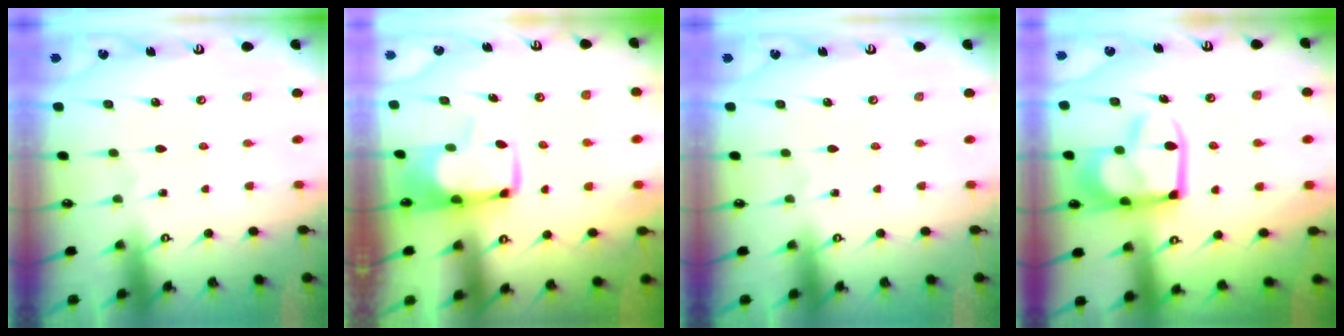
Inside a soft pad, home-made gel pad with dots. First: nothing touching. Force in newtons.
{"total": 1.0, "press": 0.8, "slide": 0.6}
{"total": 0.0}
{"total": 14.0, "press": 13.9, "slide": 1.9}